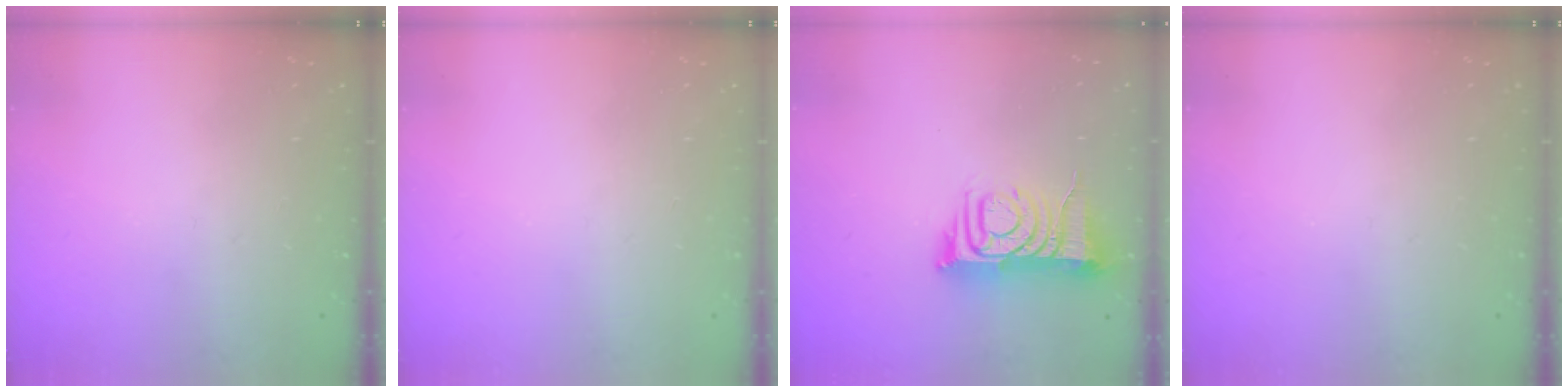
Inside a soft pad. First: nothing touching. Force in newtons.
{"total": 0.0}
{"total": 9.4, "press": 9.3, "slide": 1.2}
{"total": 0.0}